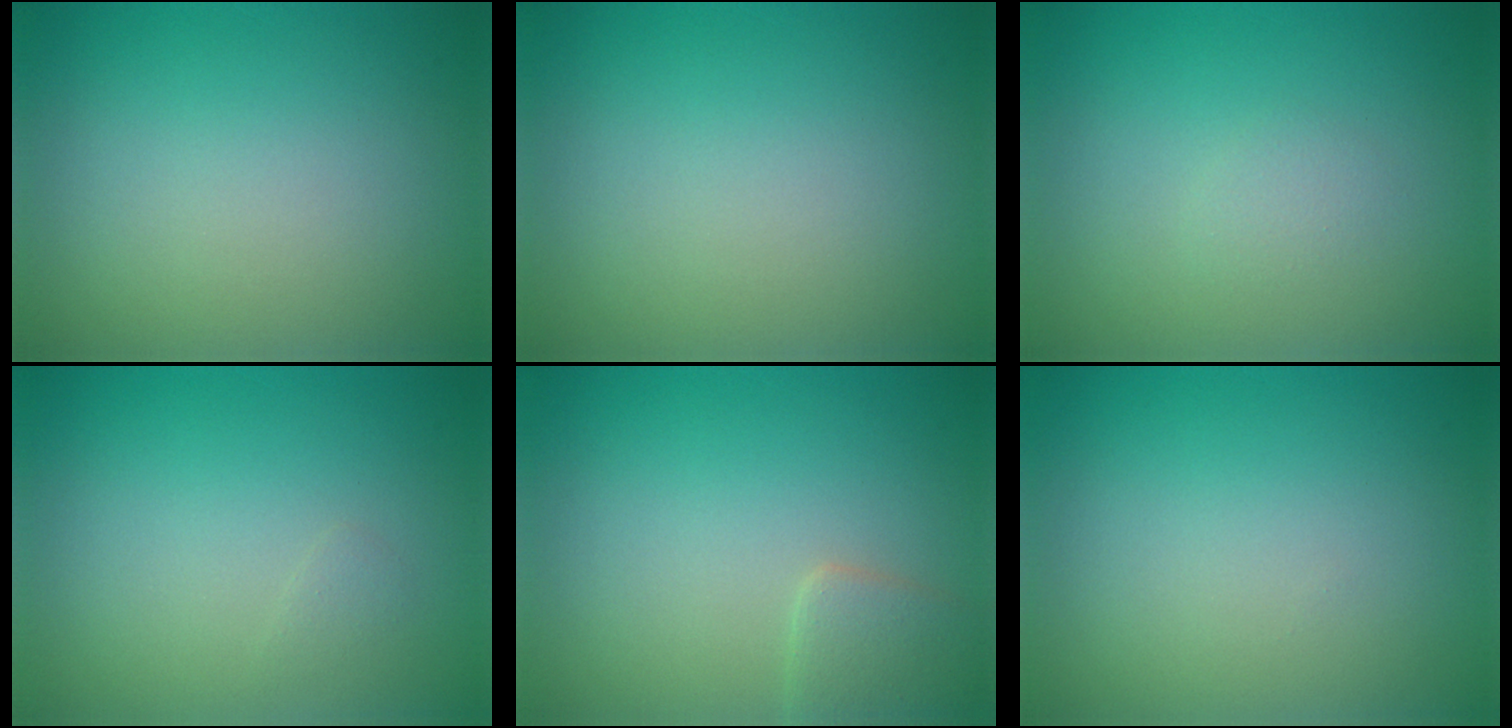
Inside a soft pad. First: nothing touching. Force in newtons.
{"total": 0.0}
{"total": 0.8, "press": 0.8, "slide": 0.1}
{"total": 0.5, "press": 0.5, "slide": 0.0}
{"total": 2.1, "press": 2.0, "slide": 0.2}
{"total": 0.0}